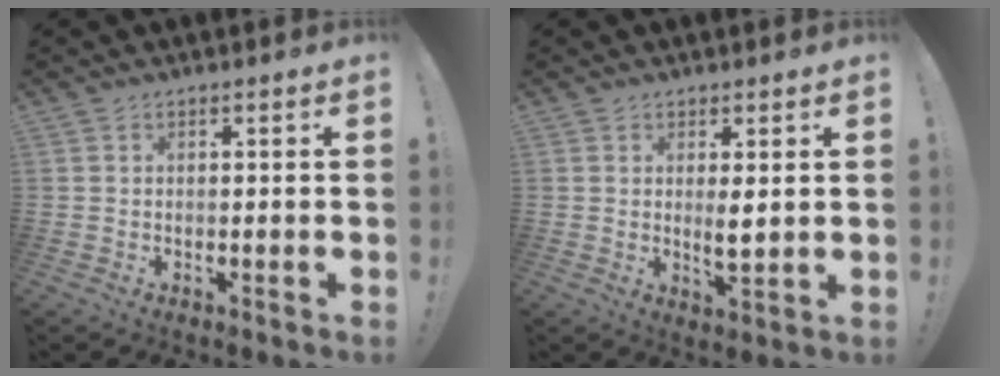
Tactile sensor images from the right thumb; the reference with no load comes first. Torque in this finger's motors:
{"motor_torque": [-0.19, 0.28, 0.19, 0.28, 0.01]}